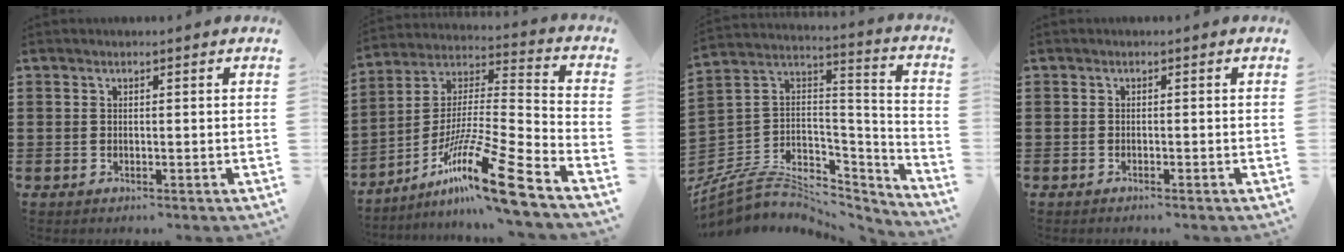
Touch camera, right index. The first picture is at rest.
{"total": 16.6, "force": [-11.2, 1.1, 12.2], "torque": [-0.218, 0.018, -0.202]}
{"total": 7.6, "force": [-4.8, 4.9, 3.1], "torque": [-0.077, -0.004, -0.089]}
{"total": 0.6, "force": [-0.5, -0.1, 0.1], "torque": [-0.004, -0.003, -0.011]}